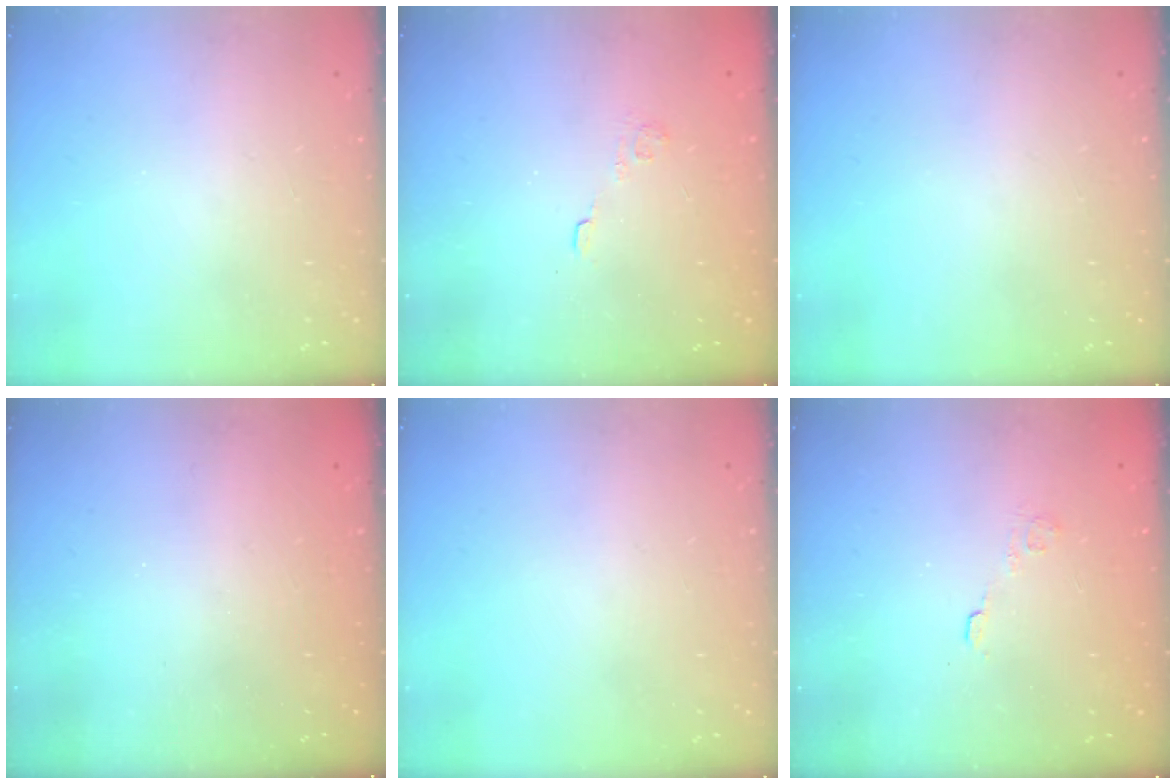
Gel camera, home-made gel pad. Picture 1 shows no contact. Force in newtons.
{"total": 2.1, "press": 1.6, "slide": 1.4}
{"total": 0.0}
{"total": 2.3, "press": 2.1, "slide": 0.8}
{"total": 0.0}
{"total": 2.4, "press": 2.1, "slide": 1.3}